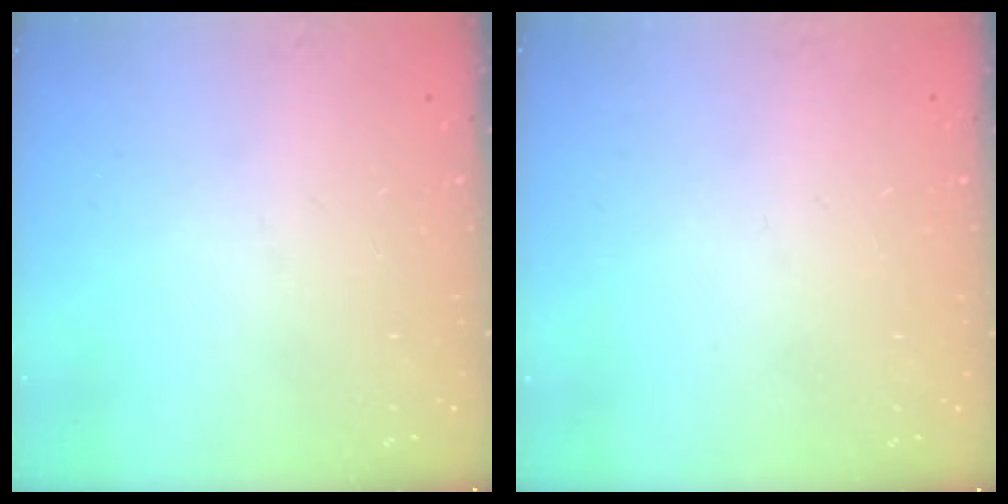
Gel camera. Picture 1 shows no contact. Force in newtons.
{"total": 0.0}